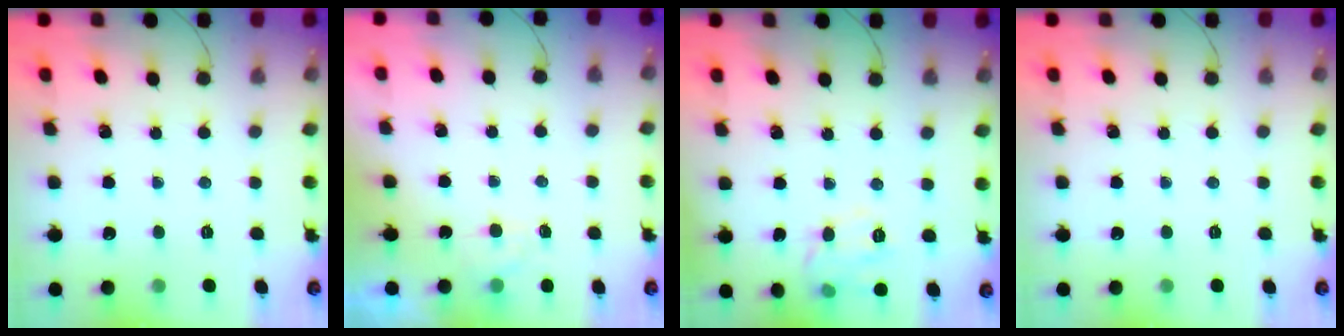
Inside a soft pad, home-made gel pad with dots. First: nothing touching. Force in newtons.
{"total": 1.3, "press": 0.7, "slide": 1.0}
{"total": 7.5, "press": 7.3, "slide": 1.4}
{"total": 0.0}